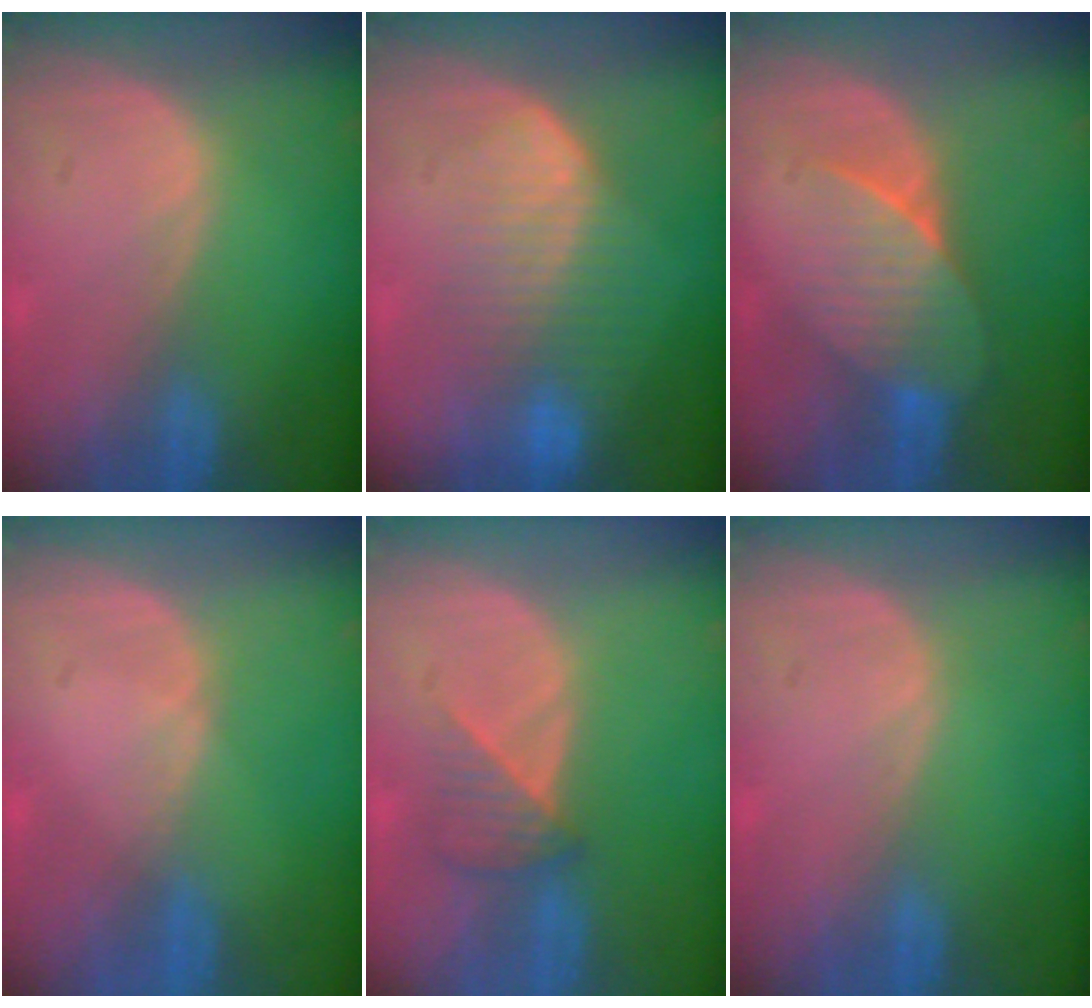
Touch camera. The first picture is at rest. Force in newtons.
{"total": 7.9, "press": 7.4, "slide": 2.5}
{"total": 7.0, "press": 6.6, "slide": 2.3}
{"total": 0.6, "press": 0.5, "slide": 0.2}
{"total": 3.4, "press": 3.3, "slide": 0.8}
{"total": 0.0}